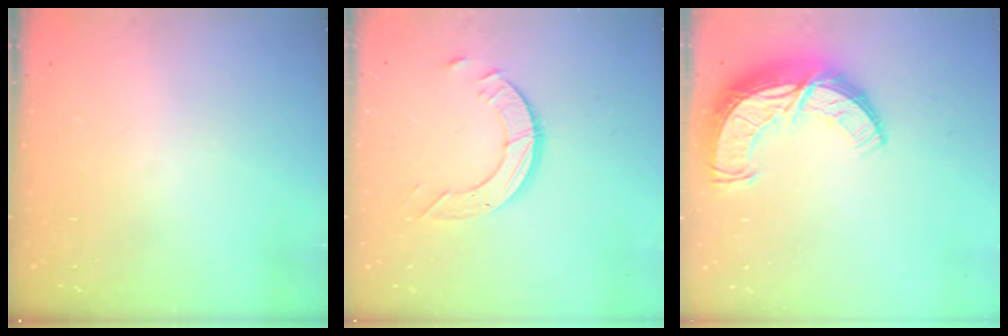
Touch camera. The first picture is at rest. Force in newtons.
{"total": 6.0, "press": 6.0, "slide": 0.5}
{"total": 13.4, "press": 13.4, "slide": 1.0}